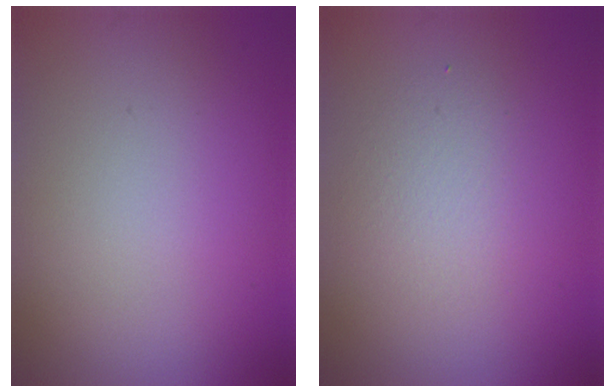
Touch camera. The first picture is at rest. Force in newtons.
{"total": 2.2, "press": 2.2, "slide": 0.2}